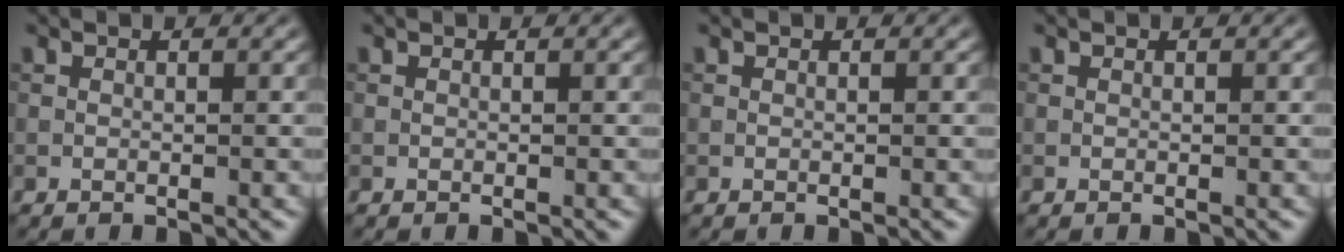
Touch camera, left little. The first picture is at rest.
{"total": 0.0}
{"total": 0.0}
{"total": 0.0}